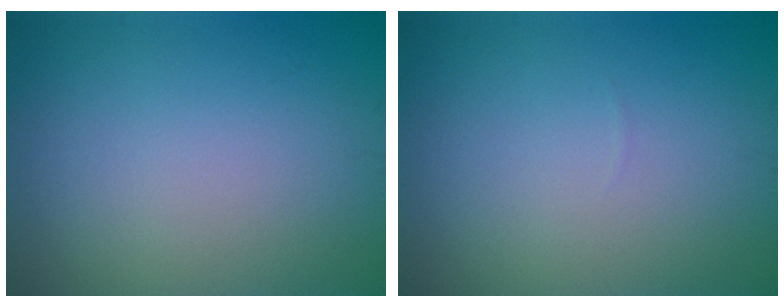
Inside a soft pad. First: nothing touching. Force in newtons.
{"total": 0.0}